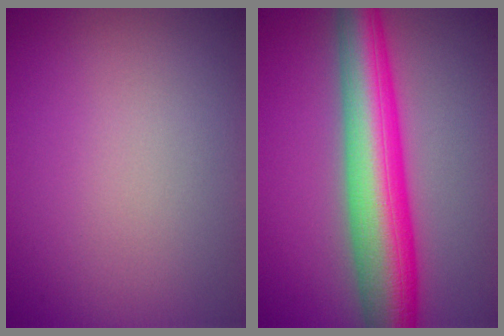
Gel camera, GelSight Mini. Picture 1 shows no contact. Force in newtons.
{"total": 9.9, "press": 9.9, "slide": 0.3}